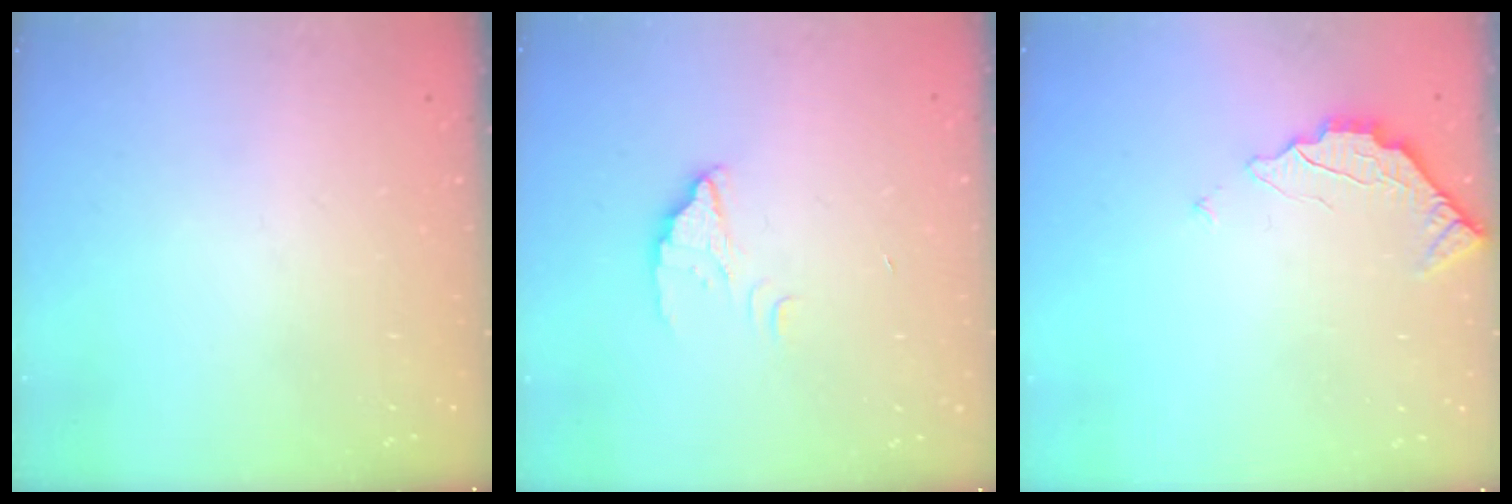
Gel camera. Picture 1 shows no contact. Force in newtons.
{"total": 2.1, "press": 2.1, "slide": 0.1}
{"total": 2.4, "press": 2.4, "slide": 0.2}